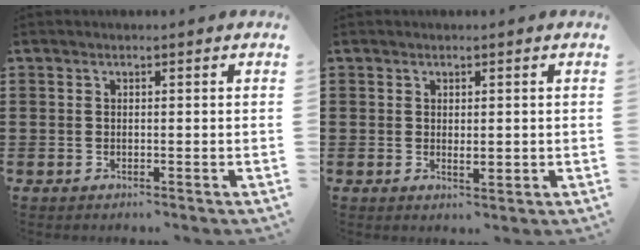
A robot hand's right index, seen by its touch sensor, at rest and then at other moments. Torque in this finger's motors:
{"motor_torque": [0.03, -0.03, 0.07, 0.01]}